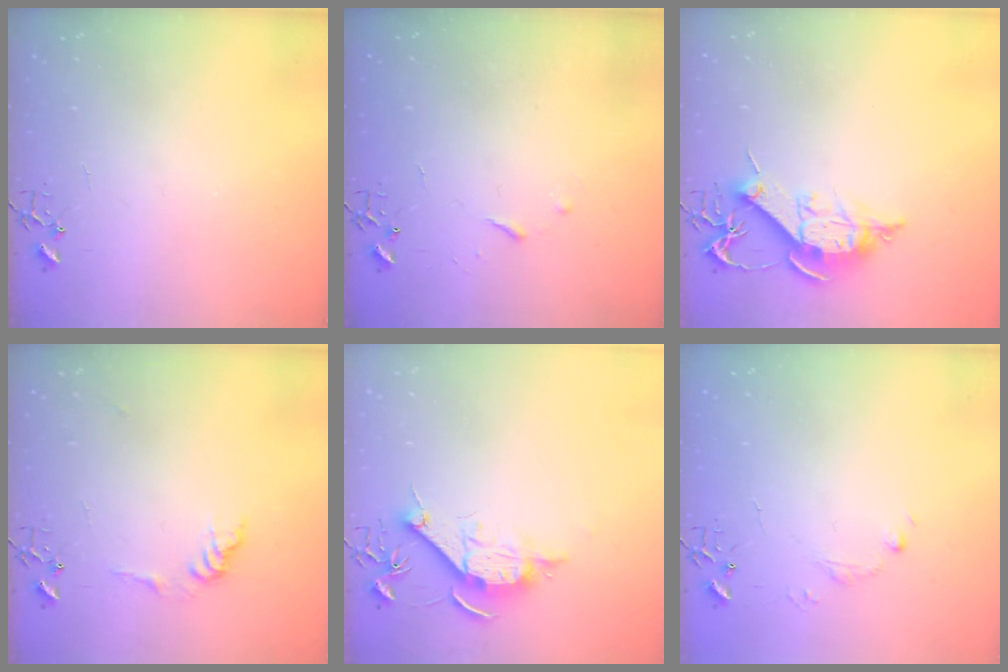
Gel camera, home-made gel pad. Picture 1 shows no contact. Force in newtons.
{"total": 3.9, "press": 3.9, "slide": 0.5}
{"total": 12.5, "press": 12.5, "slide": 0.7}
{"total": 8.4, "press": 8.4, "slide": 0.4}
{"total": 10.4, "press": 10.4, "slide": 0.4}
{"total": 5.1, "press": 5.0, "slide": 0.8}